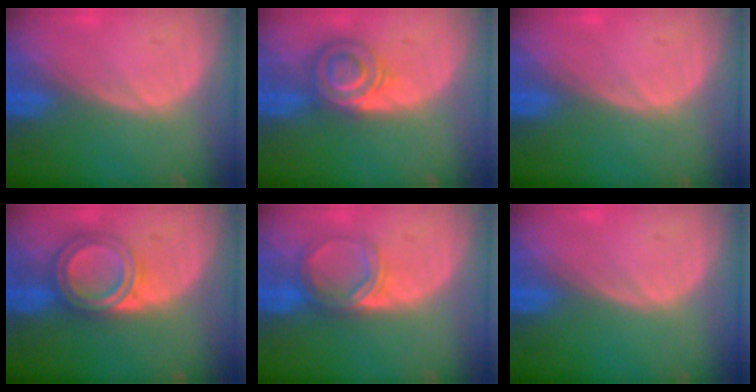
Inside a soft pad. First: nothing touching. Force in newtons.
{"total": 5.7, "press": 5.6, "slide": 1.0}
{"total": 0.0}
{"total": 5.6, "press": 5.6, "slide": 0.1}
{"total": 5.0, "press": 4.6, "slide": 1.9}
{"total": 0.0}